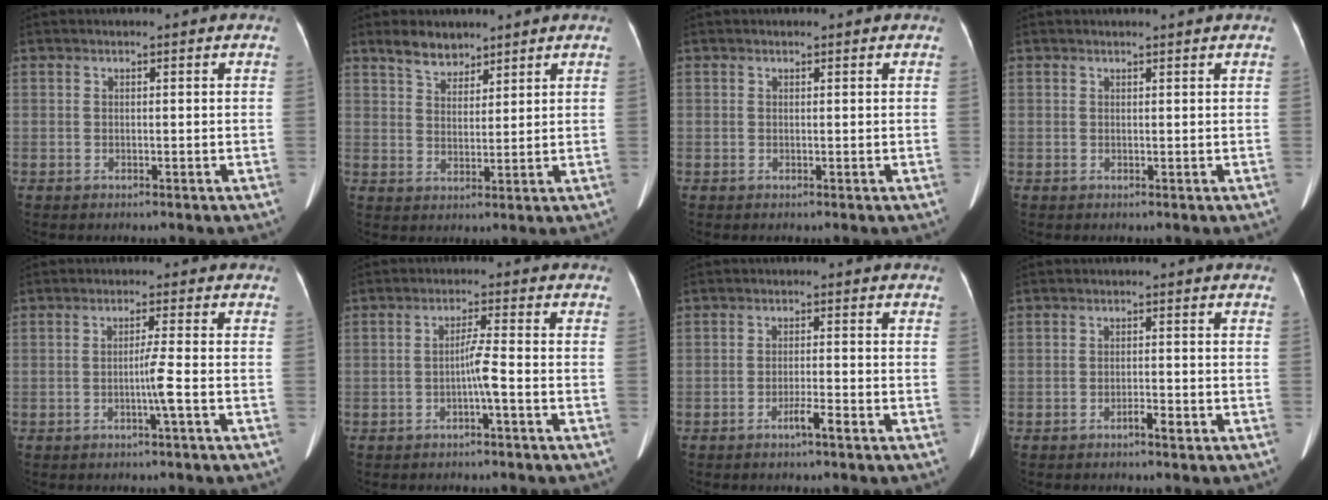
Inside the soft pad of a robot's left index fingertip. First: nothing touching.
{"total": 4.6, "force": [3.9, 2.0, 1.5], "torque": [-0.030, 0.007, 0.076]}
{"total": 0.6, "force": [0.3, 0.5, 0.0], "torque": [0.001, 0.007, 0.005]}
{"total": 1.6, "force": [1.5, 0.1, 0.4], "torque": [-0.006, 0.010, 0.020]}
{"total": 2.8, "force": [-1.0, -1.0, 2.4], "torque": [-0.045, -0.003, -0.019]}
{"total": 3.0, "force": [-1.2, -0.5, 2.7], "torque": [-0.050, 0.003, -0.023]}
{"total": 2.6, "force": [-1.7, -0.1, 1.9], "torque": [-0.036, -0.002, -0.030]}
{"total": 1.7, "force": [-1.2, 0.3, 1.2], "torque": [-0.019, 0.001, -0.017]}